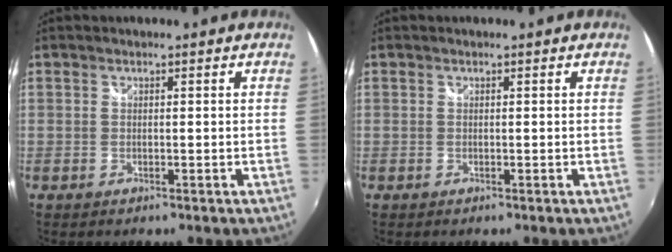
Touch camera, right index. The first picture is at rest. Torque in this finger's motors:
{"motor_torque": [0.00, 0.00, 0.00, 0.01]}